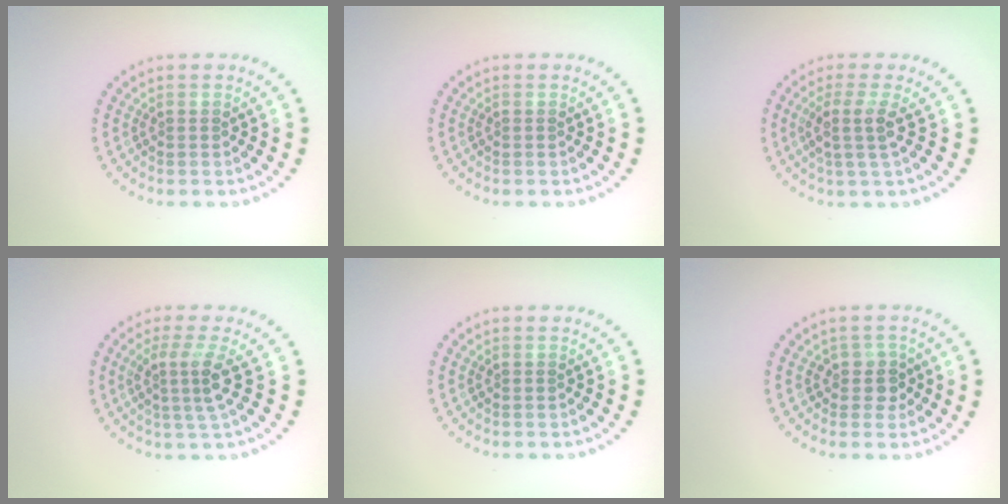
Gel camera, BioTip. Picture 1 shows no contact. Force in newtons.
{"total": 0.0}
{"total": 2.4, "press": 1.9, "slide": 1.5}
{"total": 3.0, "press": 2.2, "slide": 2.1}
{"total": 0.0}
{"total": 2.0, "press": 1.6, "slide": 1.1}